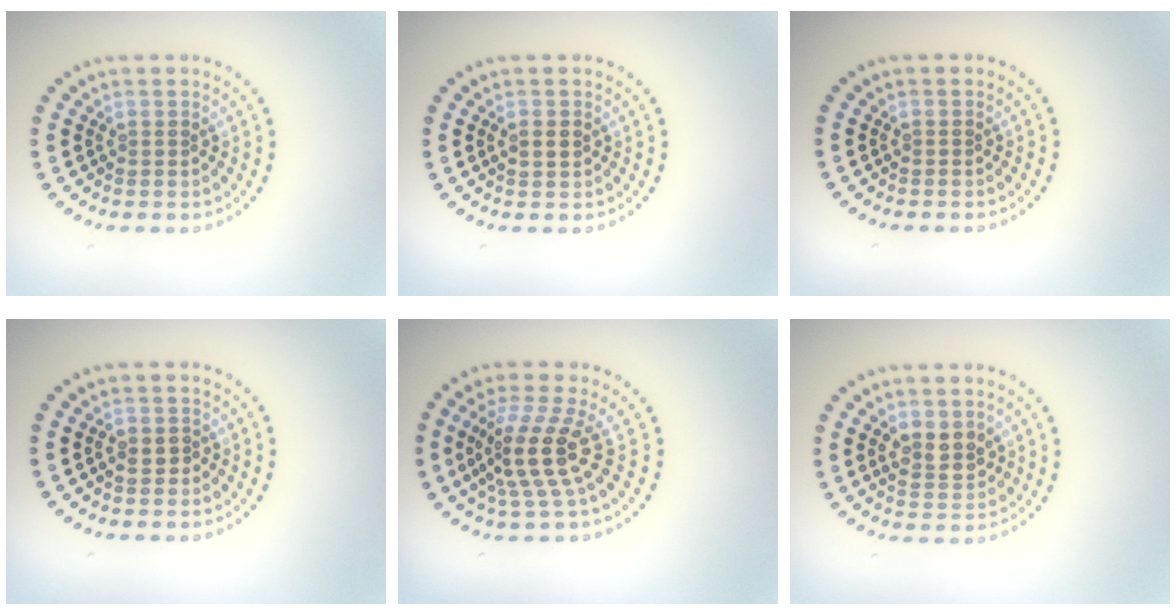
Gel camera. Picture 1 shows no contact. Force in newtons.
{"total": 1.9, "press": 1.9, "slide": 0.2}
{"total": 0.0}
{"total": 0.9, "press": 0.9, "slide": 0.2}
{"total": 4.5, "press": 3.4, "slide": 3.0}
{"total": 2.6, "press": 2.5, "slide": 0.7}